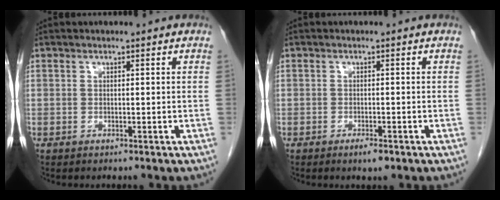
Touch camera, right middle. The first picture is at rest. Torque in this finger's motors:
{"motor_torque": [0.32, -0.27, -0.02, 0.03]}